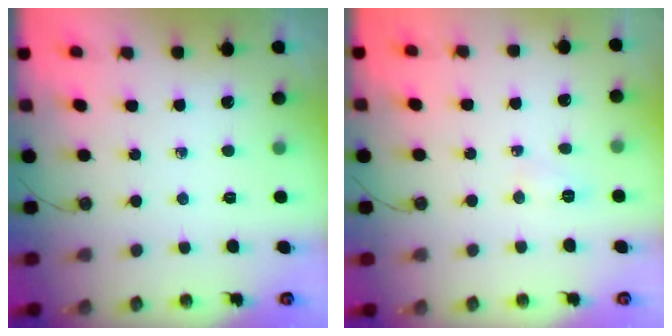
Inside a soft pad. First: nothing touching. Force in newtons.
{"total": 18.1, "press": 6.2, "slide": 17.0}